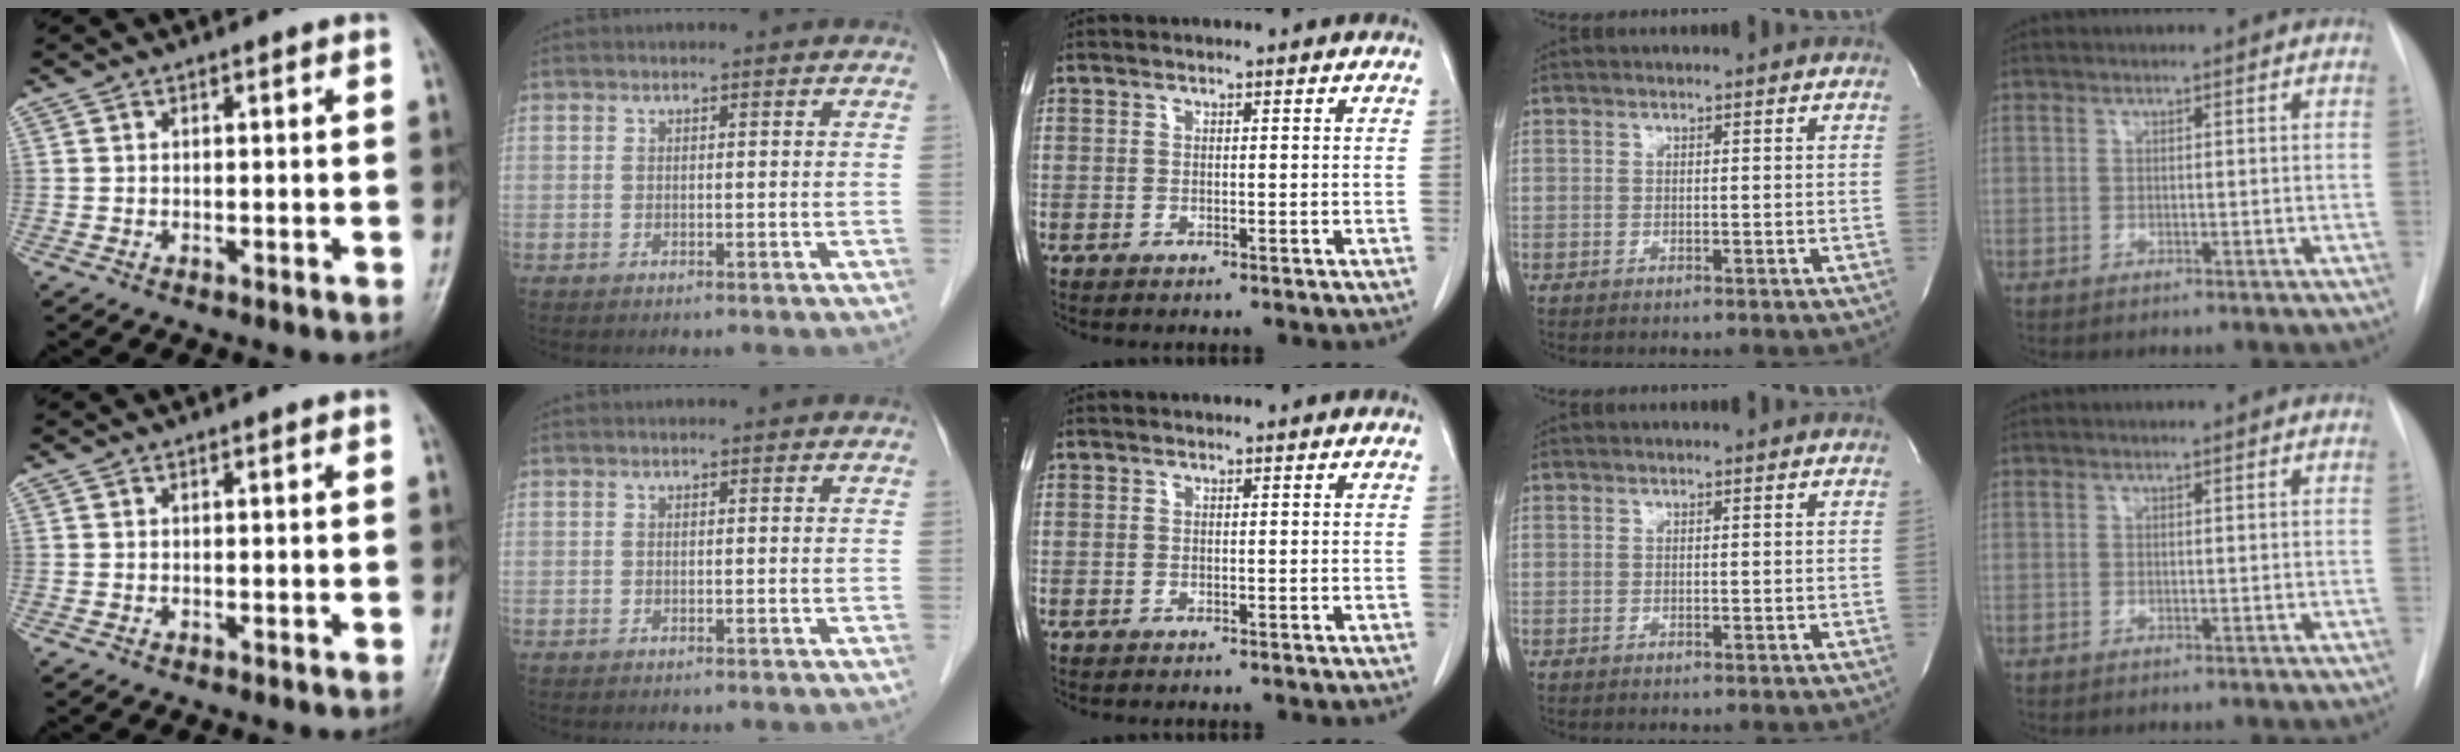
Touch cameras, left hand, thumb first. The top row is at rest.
{}